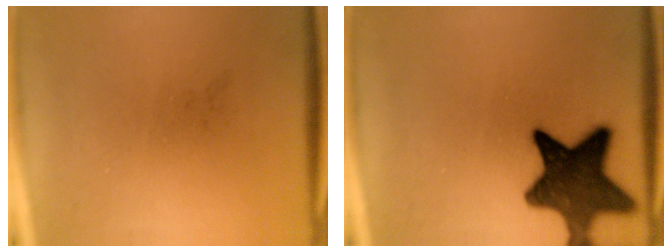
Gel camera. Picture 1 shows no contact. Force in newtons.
{"total": 13.6}